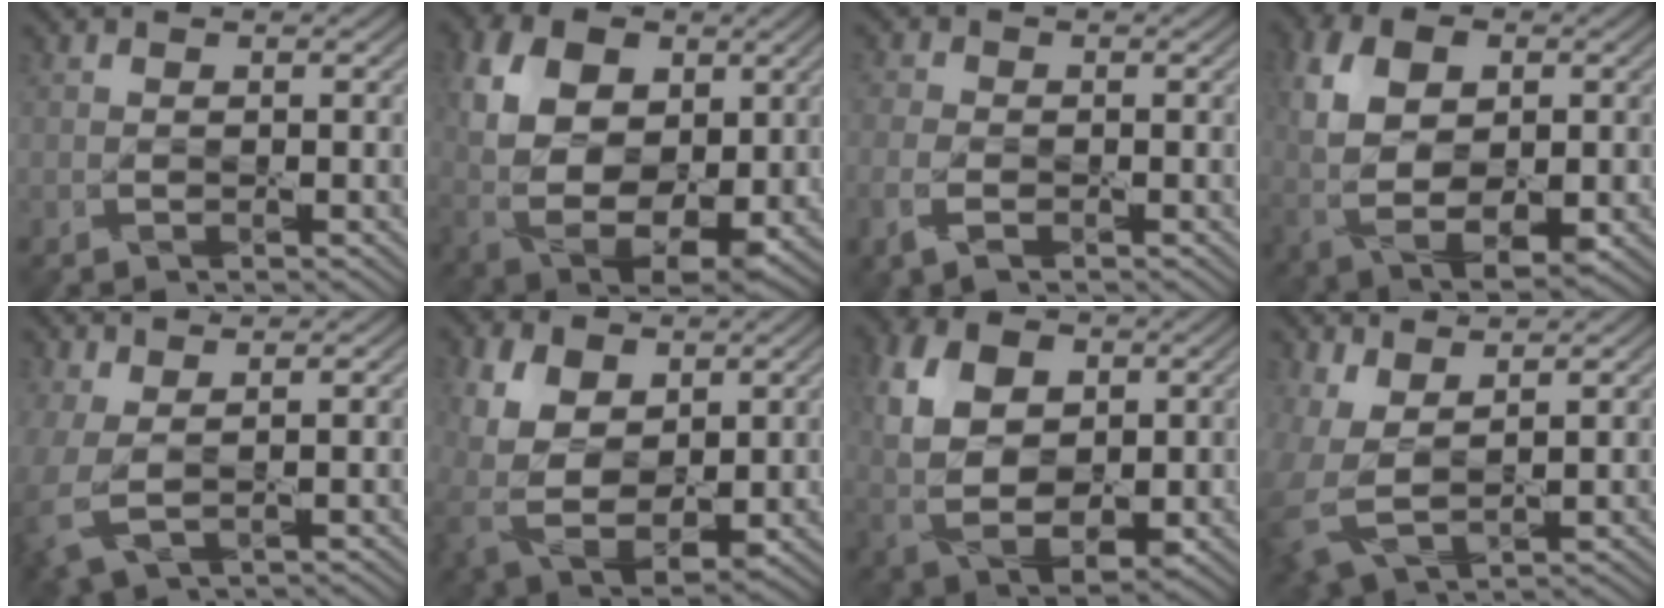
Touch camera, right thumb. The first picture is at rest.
{"total": 14.2, "force": [2.3, 9.8, 10.1], "torque": [-0.220, -0.008, 0.045]}
{"total": 4.1, "force": [-1.8, 2.4, 2.8], "torque": [-0.073, -0.007, -0.042]}
{"total": 11.4, "force": [0.4, 7.5, 8.5], "torque": [-0.202, -0.014, 0.006]}
{"total": 4.2, "force": [0.4, 2.1, 3.7], "torque": [-0.106, -0.006, 0.007]}
{"total": 9.9, "force": [1.7, 7.0, 6.8], "torque": [-0.183, -0.015, 0.035]}
{"total": 11.7, "force": [2.0, 8.1, 8.1], "torque": [-0.199, -0.001, 0.034]}
{"total": 7.5, "force": [1.8, 4.4, 5.8], "torque": [-0.174, -0.015, 0.048]}